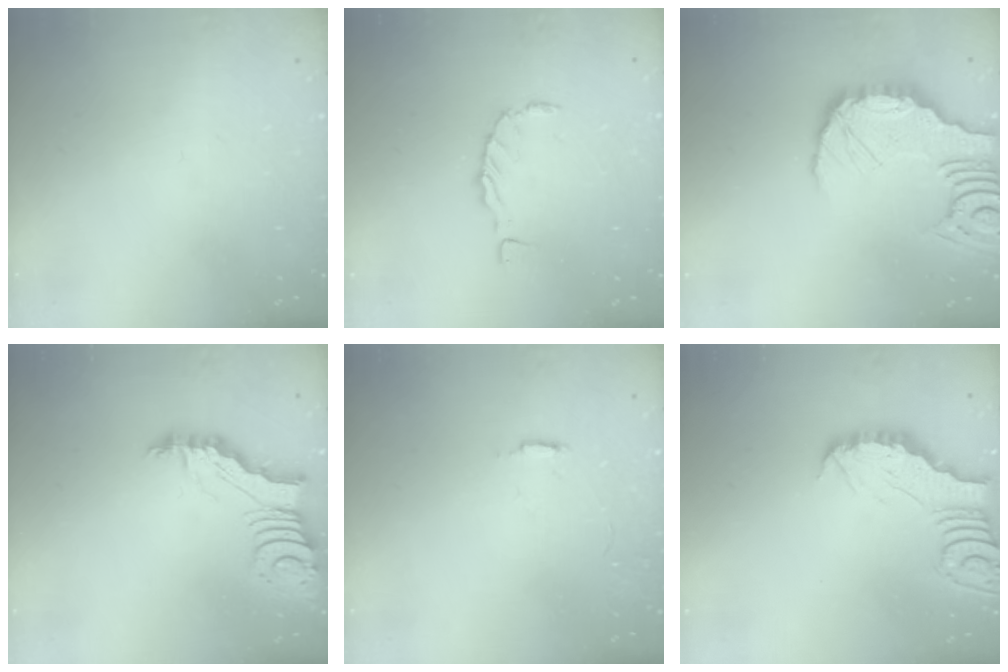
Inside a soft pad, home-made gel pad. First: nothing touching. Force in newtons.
{"total": 0.0}
{"total": 12.4, "press": 12.4, "slide": 0.8}
{"total": 5.8, "press": 5.8, "slide": 0.5}
{"total": 3.8, "press": 3.8, "slide": 0.3}
{"total": 3.3, "press": 3.3, "slide": 0.4}